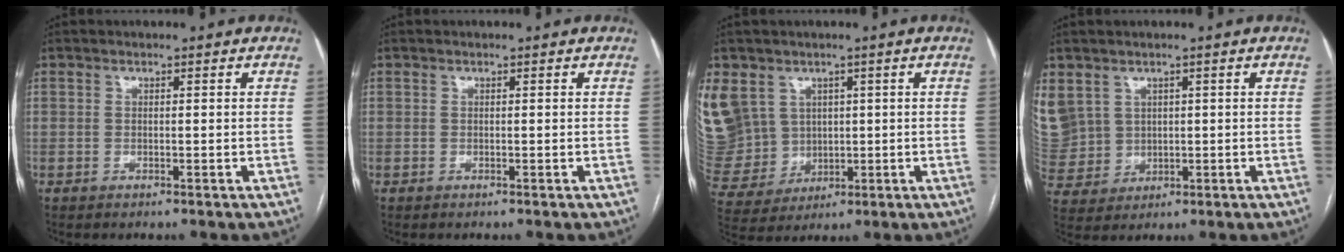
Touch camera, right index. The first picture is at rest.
{"total": 0.0}
{"total": 19.2, "force": [6.1, 16.9, 6.8], "torque": [-0.227, 0.058, 0.147]}
{"total": 15.9, "force": [4.5, 14.1, 5.8], "torque": [-0.213, 0.042, 0.114]}